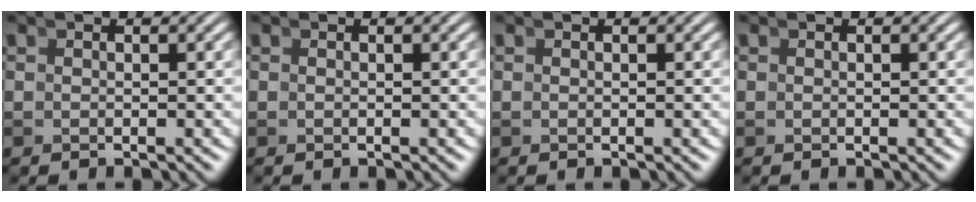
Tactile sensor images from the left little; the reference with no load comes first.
{"total": 0.0}
{"total": 0.0}
{"total": 0.0}